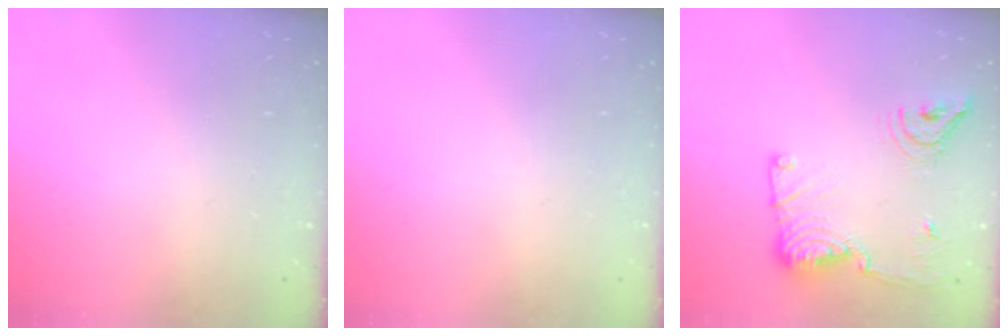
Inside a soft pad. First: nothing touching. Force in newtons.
{"total": 0.0}
{"total": 14.7, "press": 14.6, "slide": 2.1}